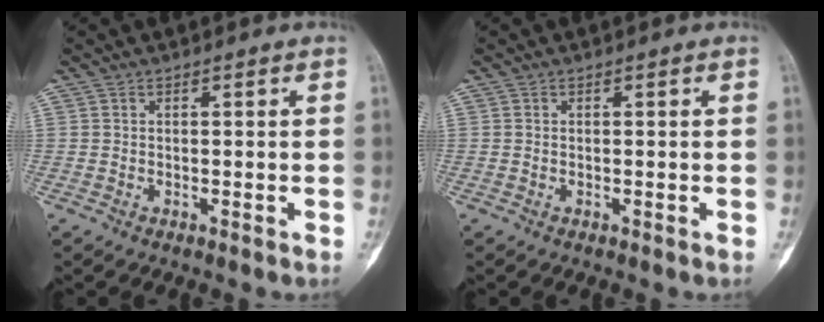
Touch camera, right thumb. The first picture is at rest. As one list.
[{"total": 0.0}]